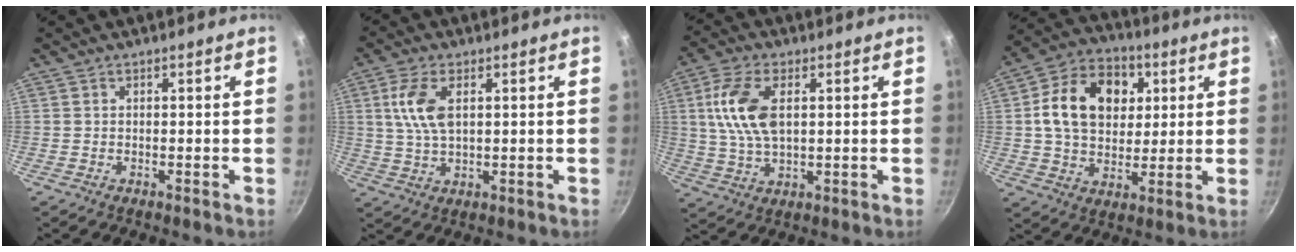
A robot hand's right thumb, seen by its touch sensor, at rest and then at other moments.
{"total": 7.8, "force": [2.0, 3.9, 6.5], "torque": [-0.130, 0.001, 0.040]}
{"total": 10.2, "force": [2.2, 5.4, 8.4], "torque": [-0.163, 0.003, 0.041]}
{"total": 17.2, "force": [4.0, 12.6, 10.9], "torque": [-0.155, 0.010, 0.057]}